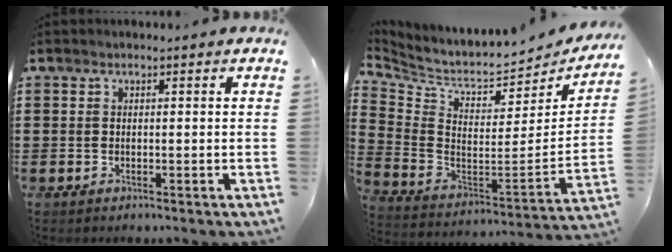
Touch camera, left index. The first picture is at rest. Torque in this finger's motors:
{"motor_torque": [0.46, 0.44, 0.25, 0.07]}